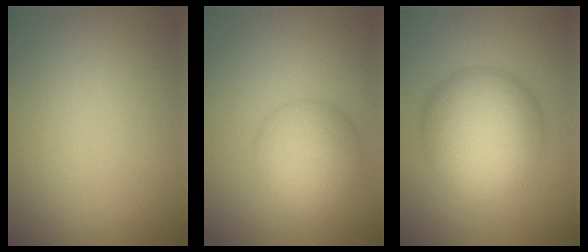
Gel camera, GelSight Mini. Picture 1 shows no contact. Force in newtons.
{"total": 5.2, "press": 5.2, "slide": 0.2}
{"total": 9.2, "press": 9.2, "slide": 0.3}